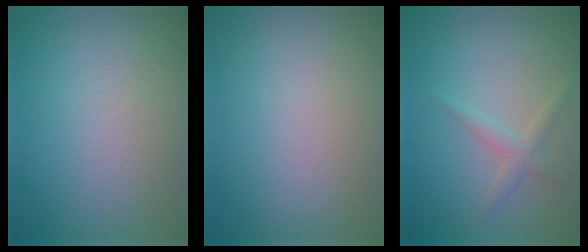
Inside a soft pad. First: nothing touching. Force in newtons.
{"total": 0.0}
{"total": 1.6, "press": 1.6, "slide": 0.0}